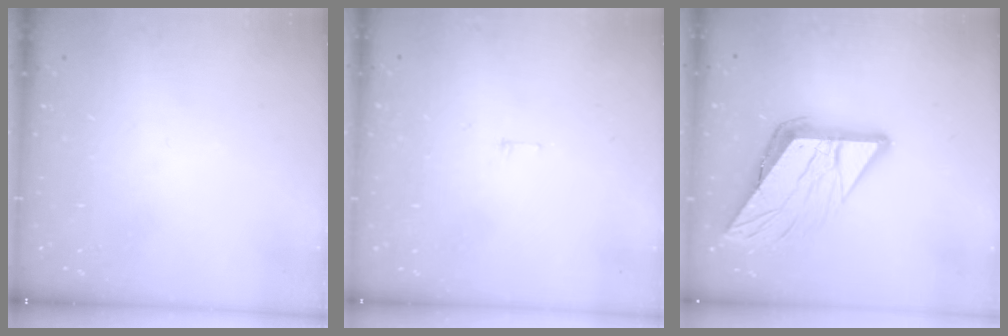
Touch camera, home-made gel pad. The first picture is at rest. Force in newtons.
{"total": 3.8, "press": 3.8, "slide": 0.3}
{"total": 15.9, "press": 15.9, "slide": 1.6}